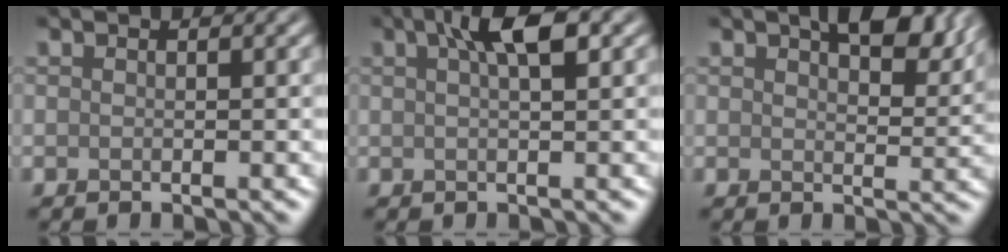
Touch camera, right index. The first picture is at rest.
{"total": 4.0, "force": [1.7, 1.0, 3.5], "torque": [-0.051, 0.012, 0.024]}
{"total": 6.2, "force": [3.6, 2.8, 4.2], "torque": [-0.057, -0.001, 0.052]}